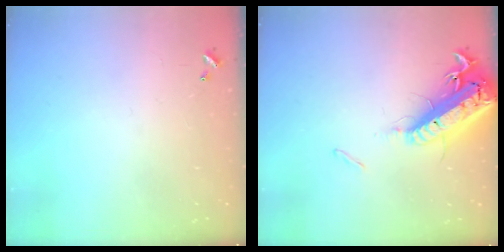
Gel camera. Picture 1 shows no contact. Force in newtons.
{"total": 19.7, "press": 19.2, "slide": 4.1}